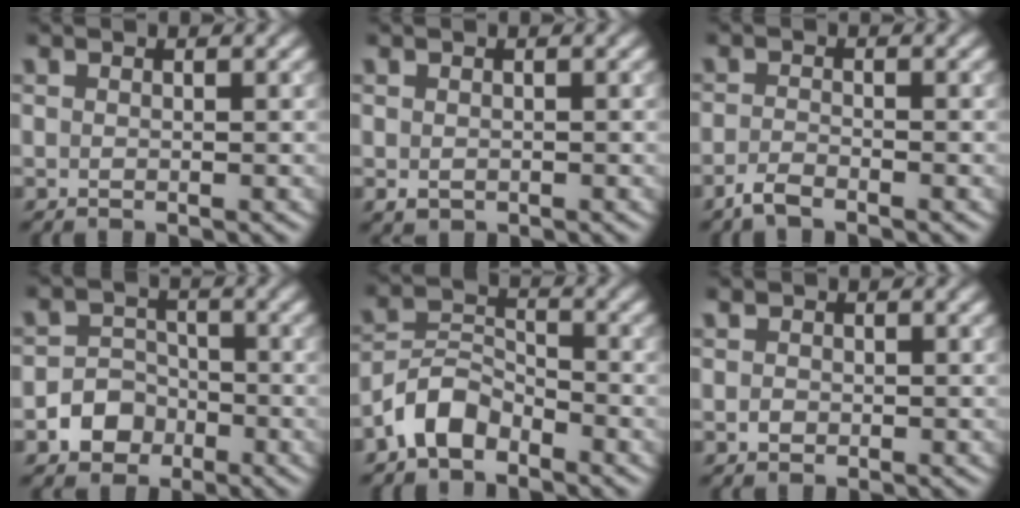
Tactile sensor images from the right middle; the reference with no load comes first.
{"total": 0.6, "force": [-0.3, 0.5, 0.2], "torque": [-0.005, -0.003, -0.003]}
{"total": 1.8, "force": [-1.6, 0.3, 0.8], "torque": [-0.022, -0.003, -0.038]}
{"total": 3.8, "force": [-2.1, 3.0, 1.0], "torque": [0.001, 0.002, -0.047]}
{"total": 4.1, "force": [-3.1, 2.1, 1.7], "torque": [-0.034, 0.010, -0.071]}
{"total": 0.7, "force": [-0.3, 0.7, 0.1], "torque": [-0.006, -0.002, -0.007]}